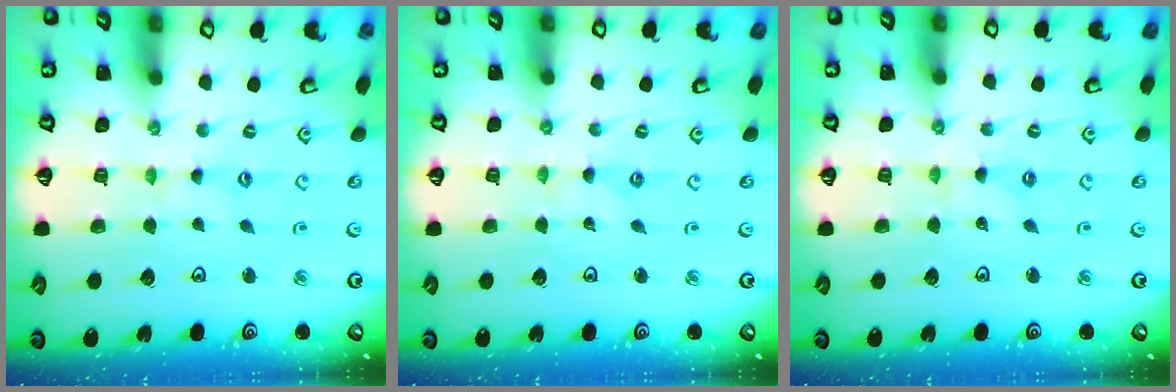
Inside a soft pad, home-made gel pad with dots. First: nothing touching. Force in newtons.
{"total": 0.0}
{"total": 0.0}